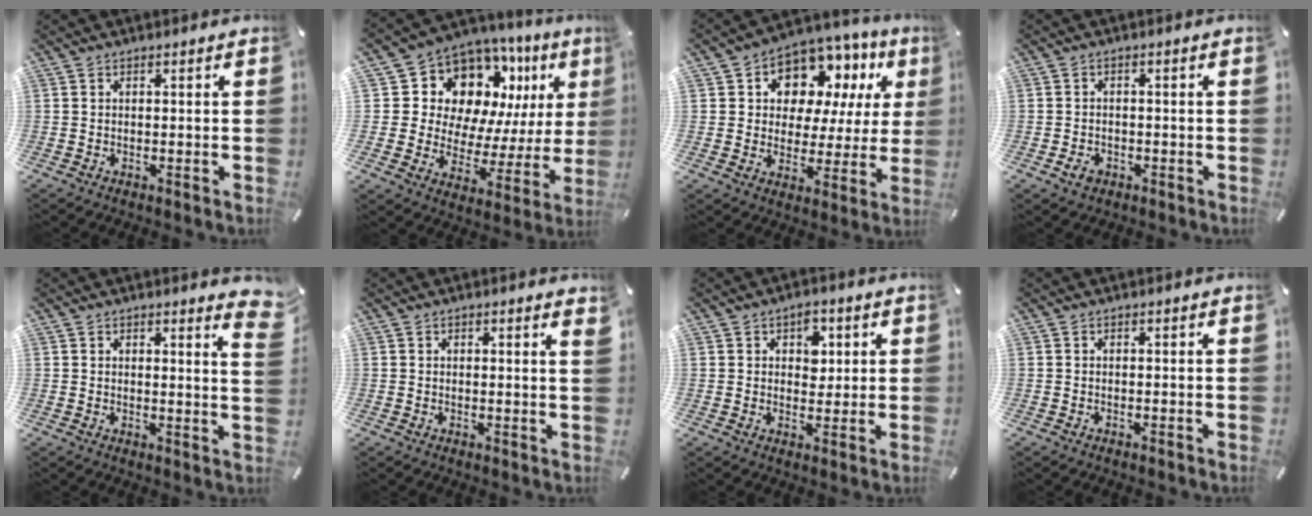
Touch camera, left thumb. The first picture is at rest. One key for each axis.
{"total": 13.3, "fx": 7.7, "fy": 9.5, "fz": 5.2, "tx": -0.082, "ty": -0.083, "tz": 0.140}
{"total": 11.2, "fx": 6.5, "fy": 8.2, "fz": 4.0, "tx": -0.078, "ty": -0.051, "tz": 0.123}
{"total": 2.7, "fx": -1.3, "fy": 2.0, "fz": 1.2, "tx": -0.029, "ty": 0.004, "tz": -0.028}
{"total": 3.3, "fx": 2.5, "fy": 0.8, "fz": 2.0, "tx": -0.023, "ty": -0.014, "tz": 0.041}
{"total": 1.2, "fx": 0.7, "fy": 0.1, "fz": 0.9, "tx": -0.010, "ty": -0.003, "tz": 0.011}
{"total": 5.1, "fx": 1.8, "fy": 3.9, "fz": 2.8, "tx": -0.016, "ty": -0.009, "tz": 0.020}
{"total": 0.0}